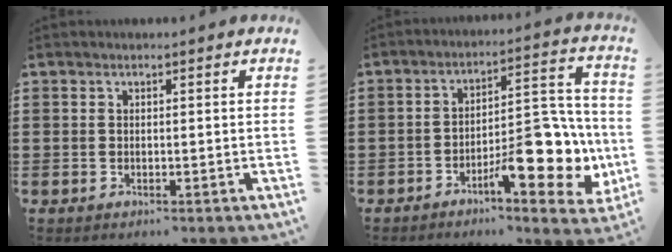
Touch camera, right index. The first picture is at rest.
{"total": 11.3, "force": [-5.2, 4.0, 9.2], "torque": [-0.102, 0.001, -0.092]}